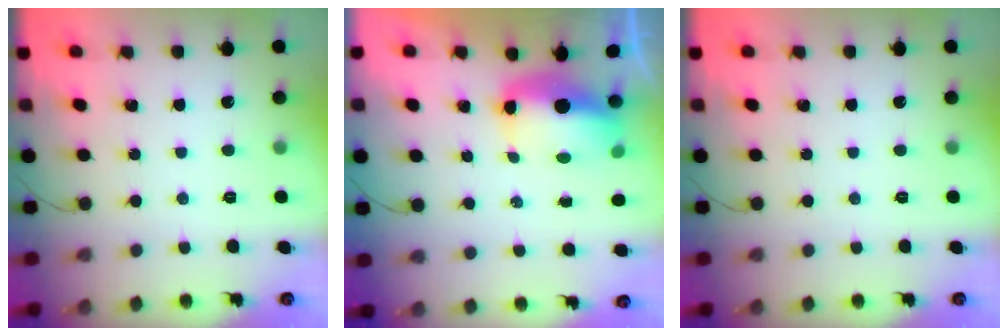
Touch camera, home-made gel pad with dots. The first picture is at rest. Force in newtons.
{"total": 8.9, "press": 8.7, "slide": 2.0}
{"total": 0.0}